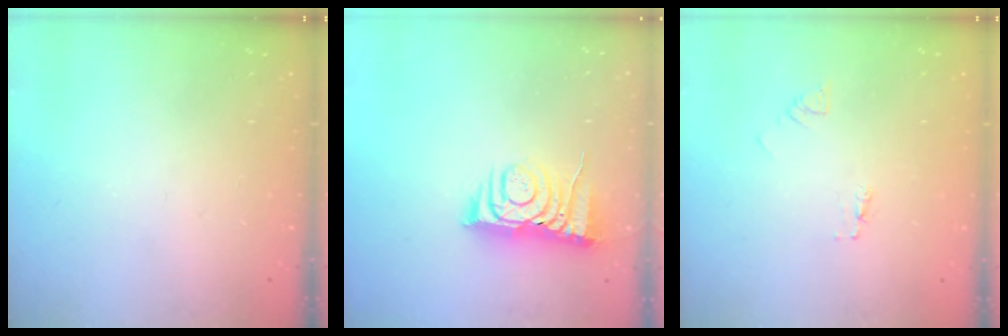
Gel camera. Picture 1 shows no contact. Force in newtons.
{"total": 7.7, "press": 7.7, "slide": 0.7}
{"total": 2.1, "press": 2.1, "slide": 0.1}